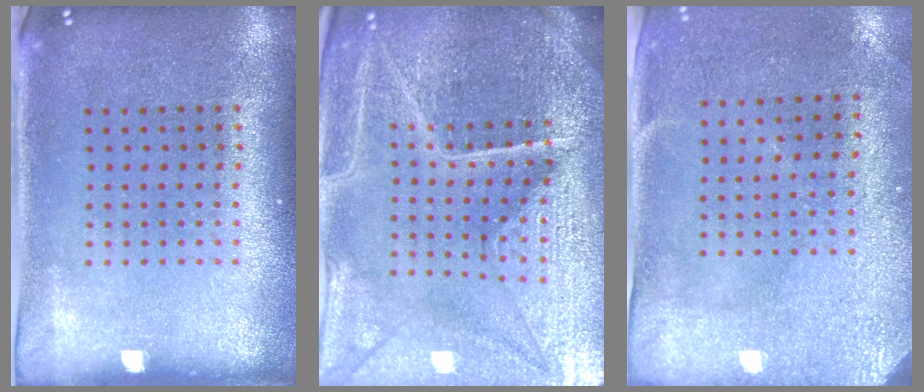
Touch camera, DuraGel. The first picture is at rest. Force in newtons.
{"total": 5.9, "press": 5.4, "slide": 2.4}
{"total": 3.0, "press": 2.4, "slide": 1.8}